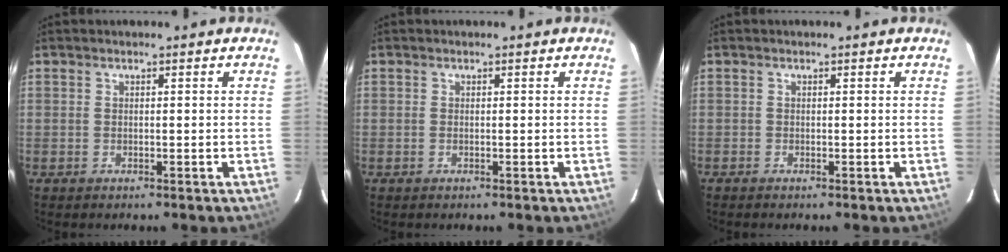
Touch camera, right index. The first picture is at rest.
{"total": 0.0}
{"total": 0.0}